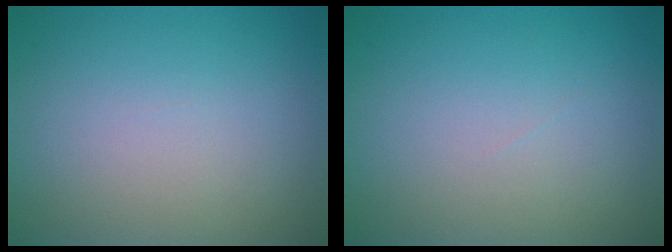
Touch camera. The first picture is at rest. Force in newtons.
{"total": 0.0}